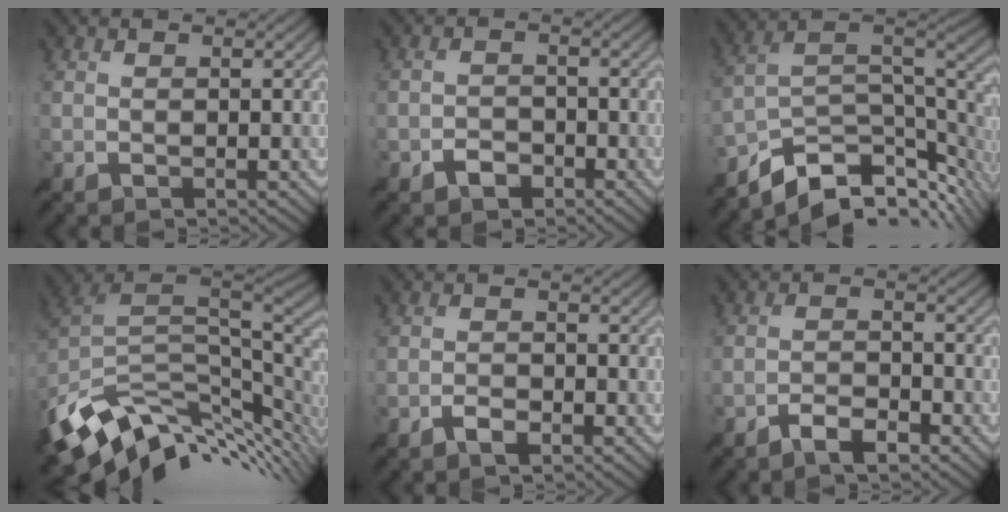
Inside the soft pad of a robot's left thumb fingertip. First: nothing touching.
{"total": 2.3, "force": [-1.7, 1.4, 0.8], "torque": [-0.007, 0.002, -0.033]}
{"total": 10.7, "force": [-6.9, 4.6, 6.8], "torque": [-0.129, -0.002, -0.116]}
{"total": 13.1, "force": [-4.2, 7.7, 9.7], "torque": [-0.206, -0.027, -0.067]}
{"total": 1.9, "force": [-1.4, 0.7, 1.1], "torque": [-0.018, -0.001, -0.027]}
{"total": 3.3, "force": [-2.5, 1.0, 1.9], "torque": [-0.033, 0.002, -0.052]}